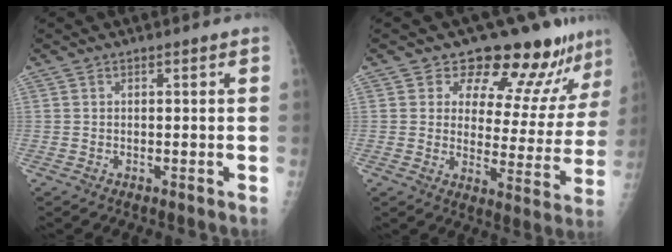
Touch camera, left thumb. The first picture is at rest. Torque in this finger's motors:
{"motor_torque": [0.30, 0.36, -0.29, -0.49, 0.05]}